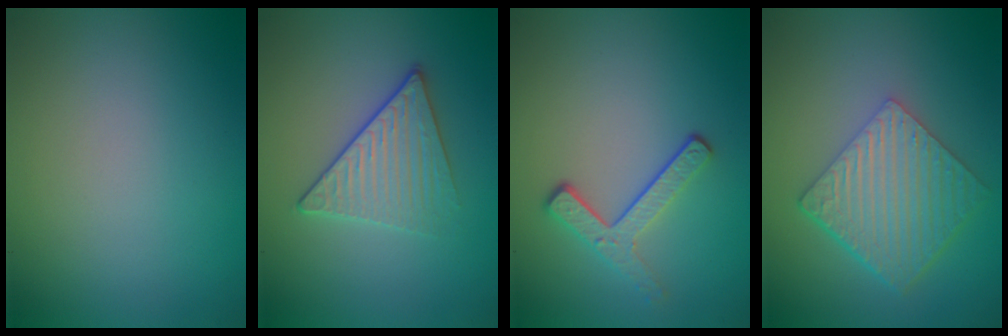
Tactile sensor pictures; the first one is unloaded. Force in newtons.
{"total": 3.4, "press": 3.1, "slide": 1.3}
{"total": 2.9, "press": 2.3, "slide": 1.7}
{"total": 6.2, "press": 4.3, "slide": 4.4}